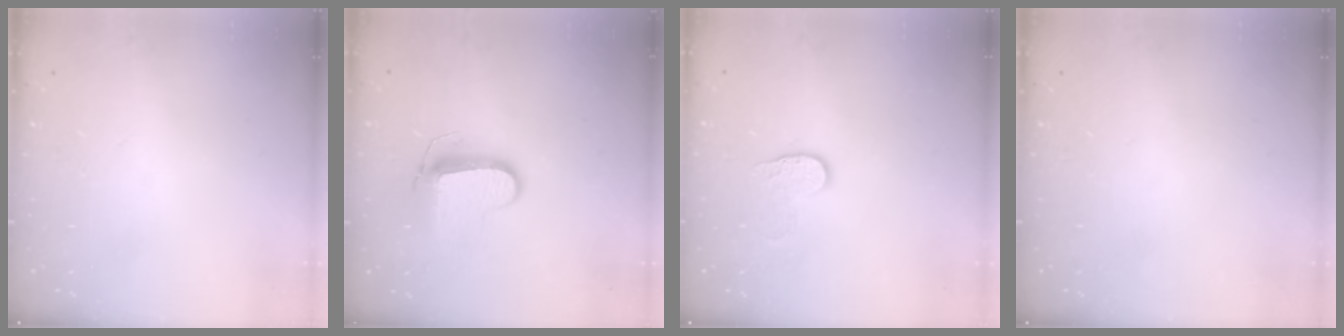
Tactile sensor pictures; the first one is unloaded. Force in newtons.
{"total": 9.7, "press": 9.7, "slide": 0.4}
{"total": 6.4, "press": 6.4, "slide": 0.6}
{"total": 0.0}